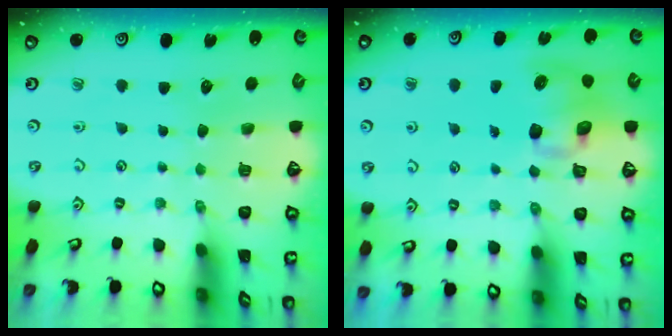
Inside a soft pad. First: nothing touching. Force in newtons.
{"total": 9.4, "press": 9.2, "slide": 1.7}